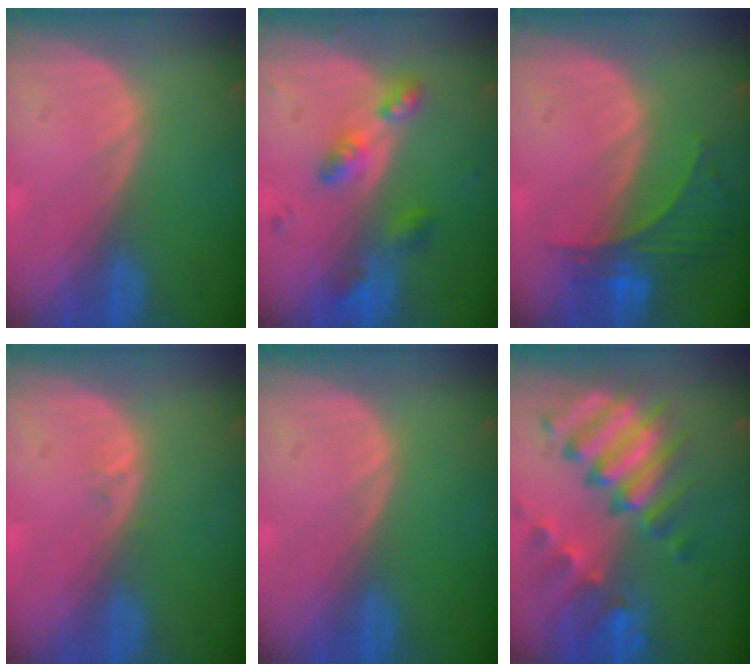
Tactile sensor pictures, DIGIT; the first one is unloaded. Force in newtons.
{"total": 5.3, "press": 5.1, "slide": 1.4}
{"total": 5.9, "press": 5.6, "slide": 1.9}
{"total": 0.6, "press": 0.5, "slide": 0.4}
{"total": 0.0}
{"total": 11.3, "press": 9.7, "slide": 5.7}